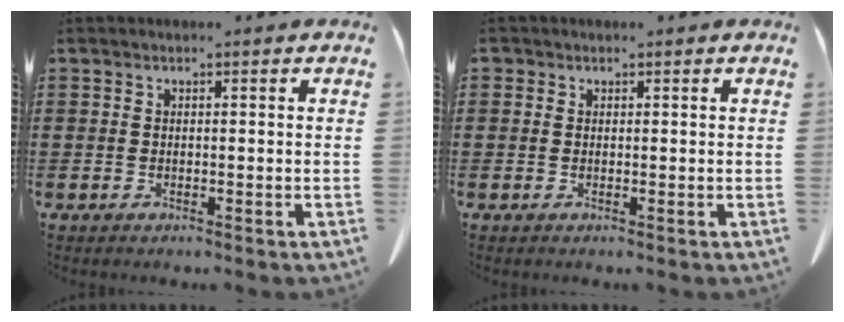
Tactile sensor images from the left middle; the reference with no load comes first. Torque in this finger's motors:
{"motor_torque": [-0.02, 0.02, 0.00, 0.01]}